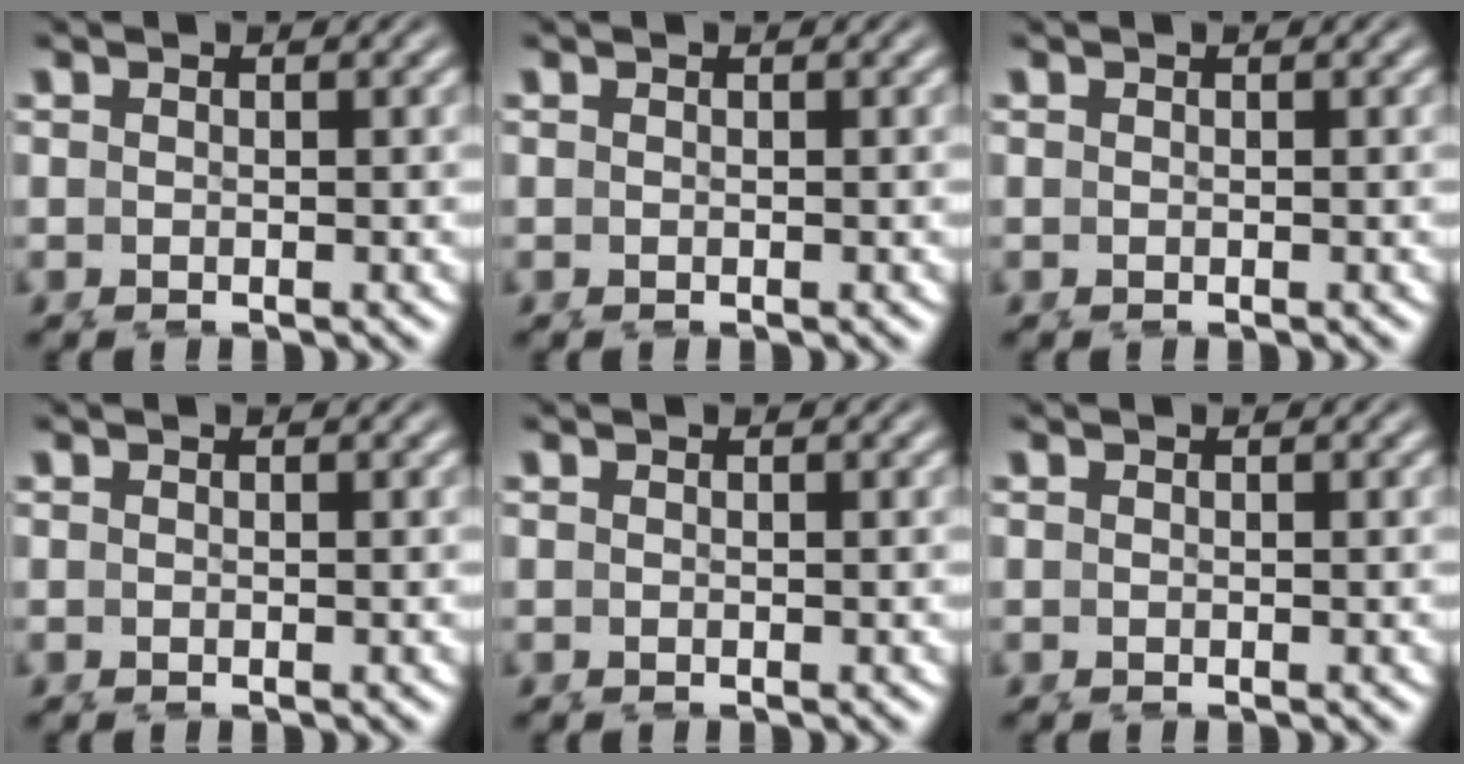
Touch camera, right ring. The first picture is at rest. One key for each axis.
{"total": 0.0}
{"total": 0.0}
{"total": 0.0}
{"total": 0.0}
{"total": 0.0}